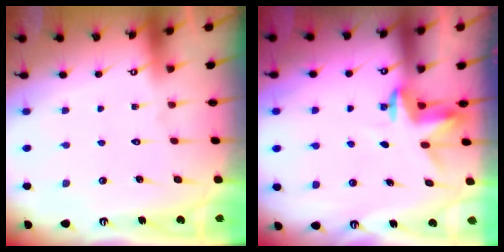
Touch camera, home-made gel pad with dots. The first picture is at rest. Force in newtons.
{"total": 3.4, "press": 3.4, "slide": 0.3}